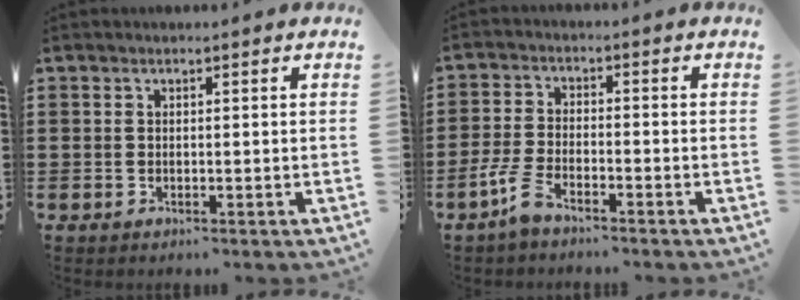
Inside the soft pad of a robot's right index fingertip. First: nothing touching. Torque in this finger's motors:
{"motor_torque": [0.55, 0.57, 0.25, 0.11]}